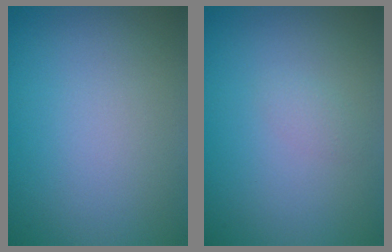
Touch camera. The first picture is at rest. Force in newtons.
{"total": 0.7, "press": 0.7, "slide": 0.0}